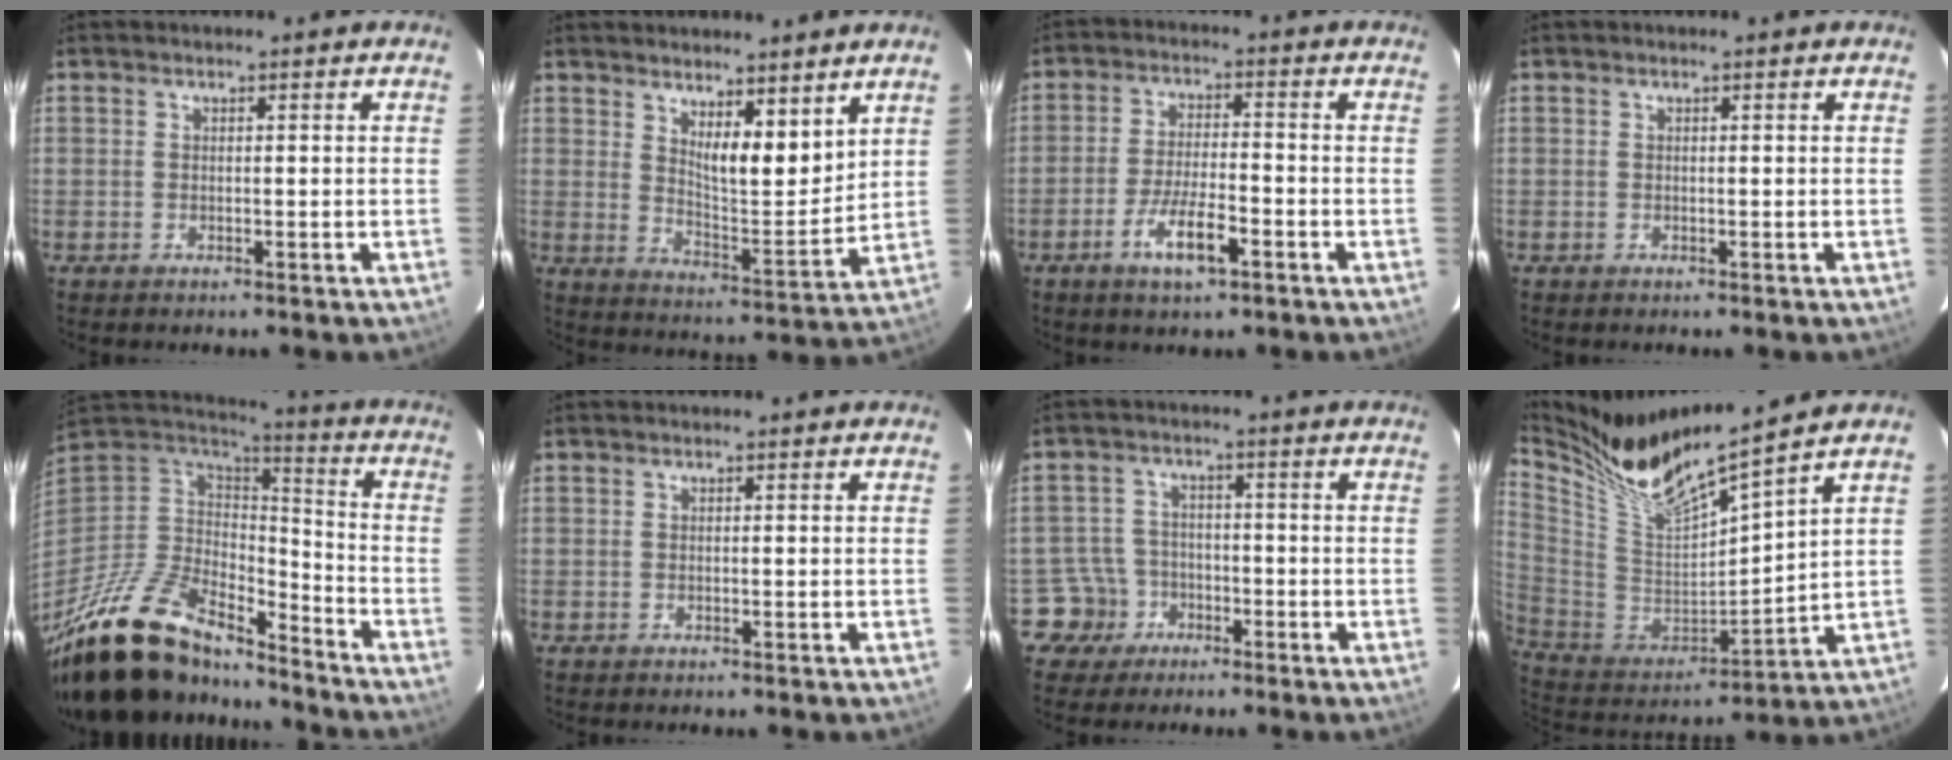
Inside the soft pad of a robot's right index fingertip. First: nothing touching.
{"total": 10.0, "force": [6.9, 2.6, 6.8], "torque": [-0.096, -0.011, 0.116]}
{"total": 7.6, "force": [-4.1, 1.7, 6.2], "torque": [-0.127, -0.006, -0.074]}
{"total": 0.0}
{"total": 26.5, "force": [-20.4, 9.9, 13.6], "torque": [-0.277, -0.017, -0.347]}
{"total": 0.0}
{"total": 5.4, "force": [-3.0, 4.4, -0.4], "torque": [0.000, 0.024, -0.054]}
{"total": 19.0, "force": [15.3, 0.7, 11.2], "torque": [-0.202, -0.020, 0.285]}